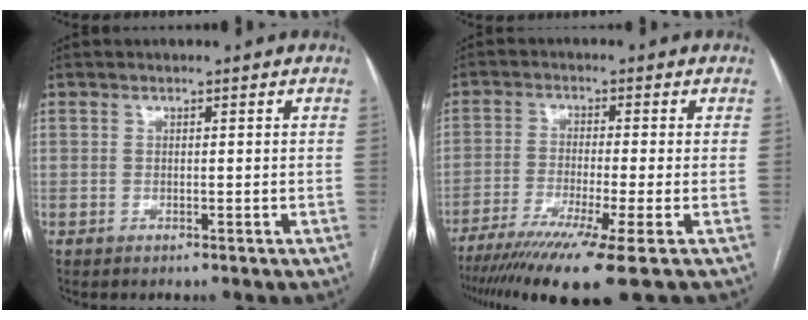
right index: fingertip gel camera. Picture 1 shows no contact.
{"total": 12.4, "force": [-8.6, -1.2, 8.9], "torque": [-0.151, -0.035, -0.138]}